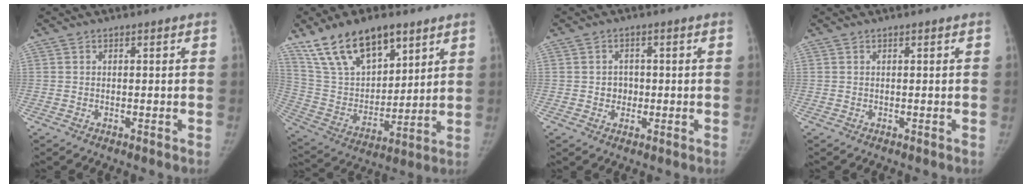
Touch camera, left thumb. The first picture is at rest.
{"total": 19.3, "force": [12.4, 9.8, 11.2], "torque": [-0.156, -0.045, 0.237]}
{"total": 2.9, "force": [-0.3, 2.7, 1.2], "torque": [0.002, 0.007, -0.005]}
{"total": 0.0}